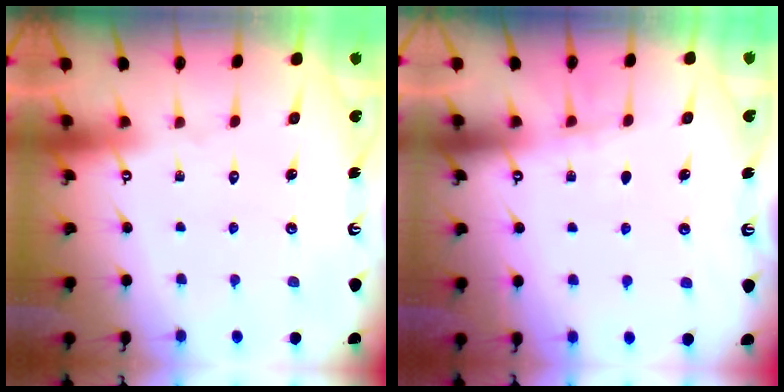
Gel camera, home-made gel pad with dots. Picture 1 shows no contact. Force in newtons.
{"total": 3.0, "press": 2.9, "slide": 0.4}